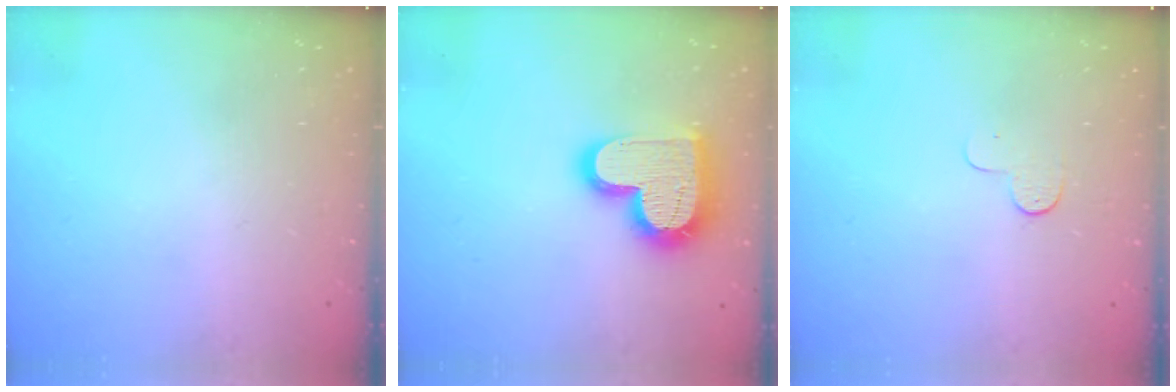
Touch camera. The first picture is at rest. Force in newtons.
{"total": 18.1, "press": 18.0, "slide": 1.1}
{"total": 4.0, "press": 4.0, "slide": 0.5}